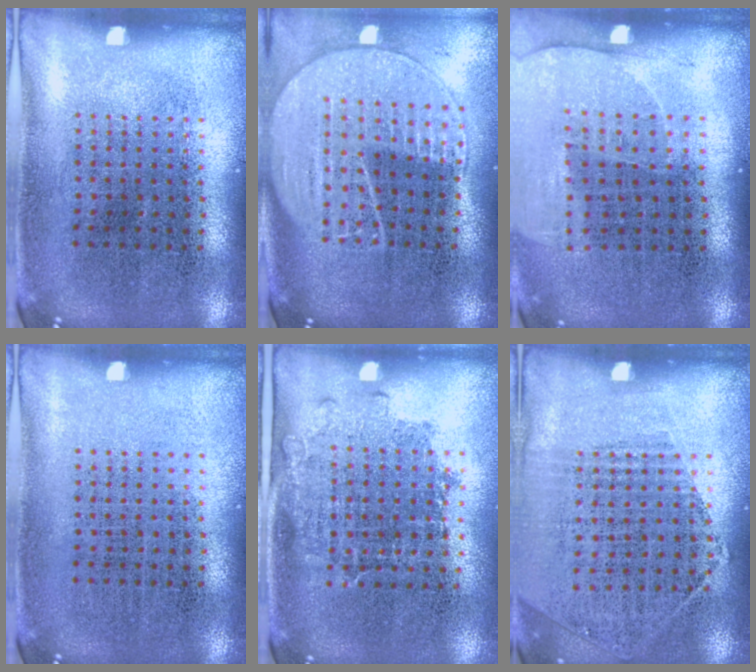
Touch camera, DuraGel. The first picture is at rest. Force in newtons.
{"total": 1.9, "press": 1.8, "slide": 0.8}
{"total": 1.4, "press": 1.3, "slide": 0.5}
{"total": 0.0}
{"total": 1.3, "press": 1.1, "slide": 0.8}
{"total": 1.2, "press": 1.0, "slide": 0.6}